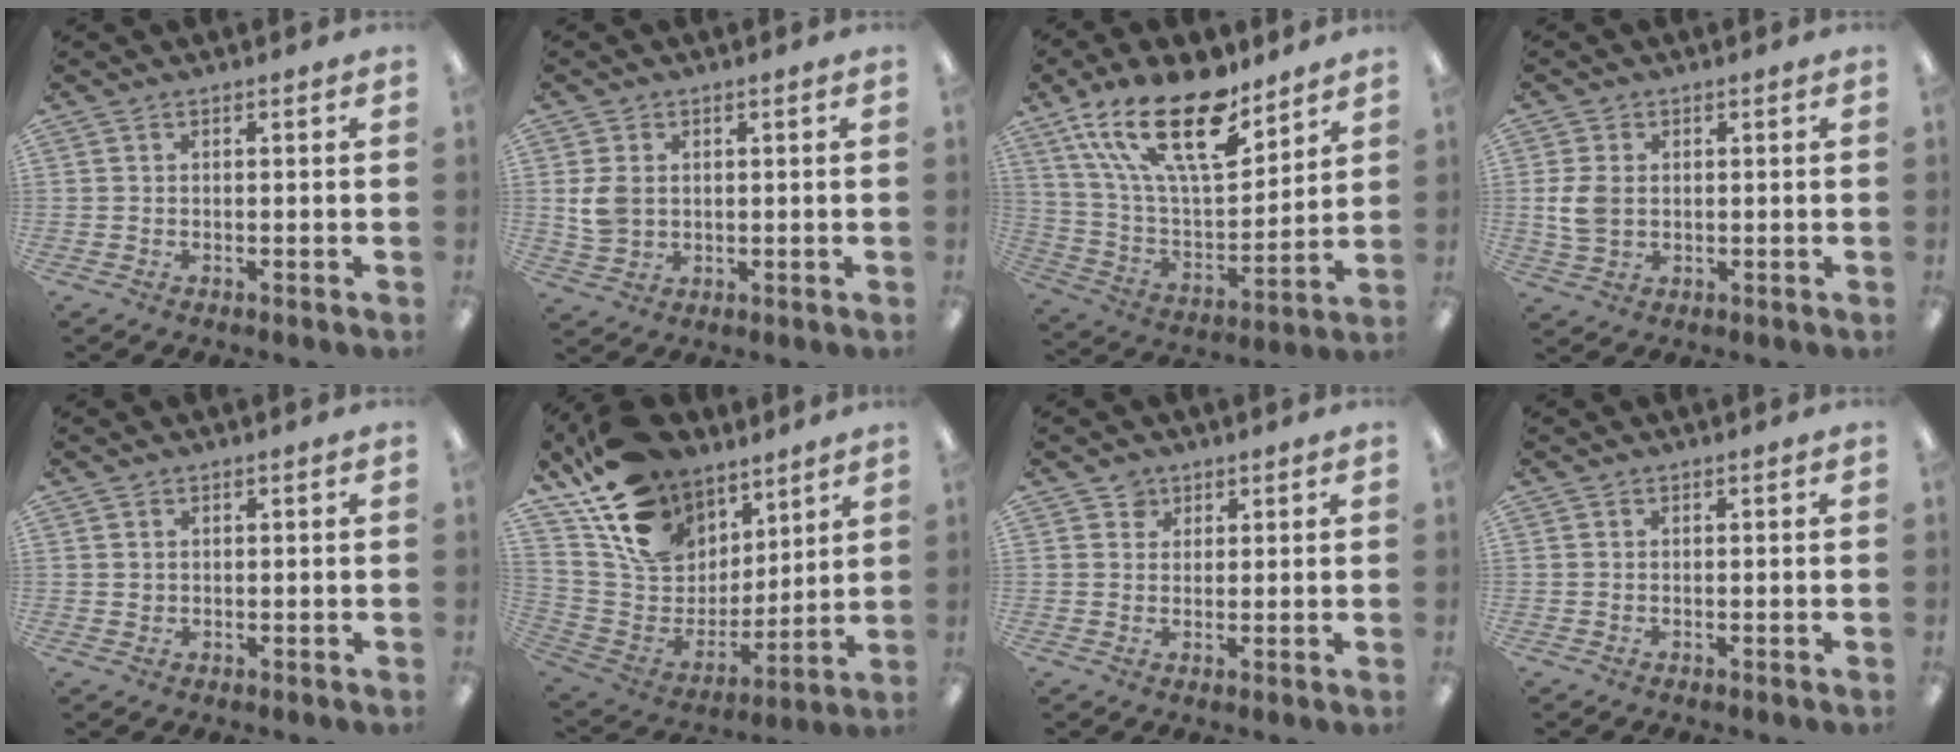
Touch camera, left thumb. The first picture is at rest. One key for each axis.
{"total": 5.6, "fx": 0.9, "fy": 4.4, "fz": 3.2, "tx": -0.069, "ty": 0.002, "tz": 0.015}
{"total": 23.4, "fx": 15.1, "fy": 9.4, "fz": 15.3, "tx": -0.292, "ty": -0.081, "tz": 0.262}
{"total": 6.0, "fx": 0.3, "fy": 4.3, "fz": 4.1, "tx": -0.095, "ty": -0.002, "tz": 0.001}
{"total": 0.9, "fx": 0.6, "fy": 0.7, "fz": 0.0, "tx": -0.002, "ty": 0.001, "tz": 0.011}
{"total": 19.6, "fx": 11.9, "fy": 13.3, "fz": 8.1, "tx": -0.155, "ty": -0.067, "tz": 0.225}
{"total": 3.0, "fx": 1.9, "fy": 2.3, "fz": 0.2, "tx": 0.006, "ty": -0.004, "tz": 0.033}
{"total": 0.0}